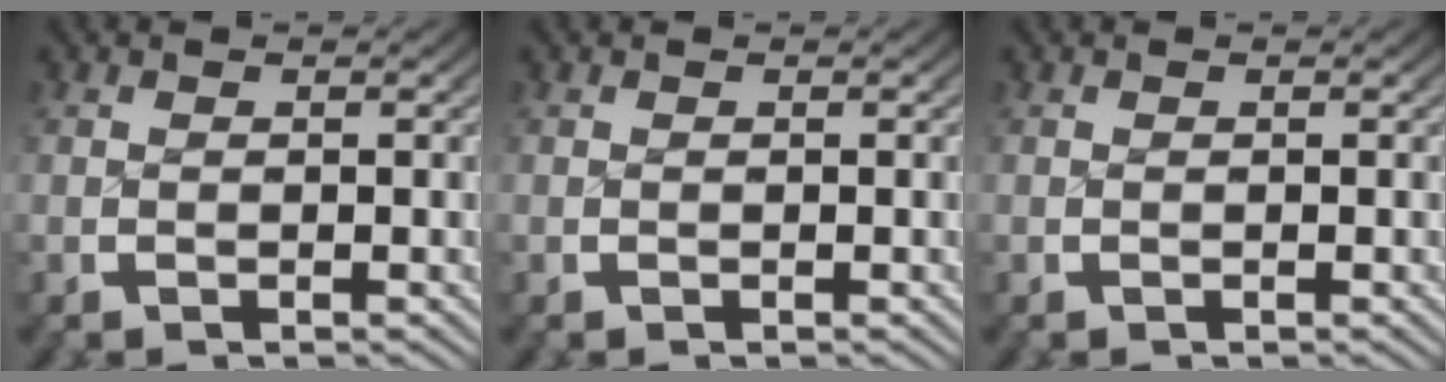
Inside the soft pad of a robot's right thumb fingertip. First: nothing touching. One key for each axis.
{"total": 0.0}
{"total": 0.0}